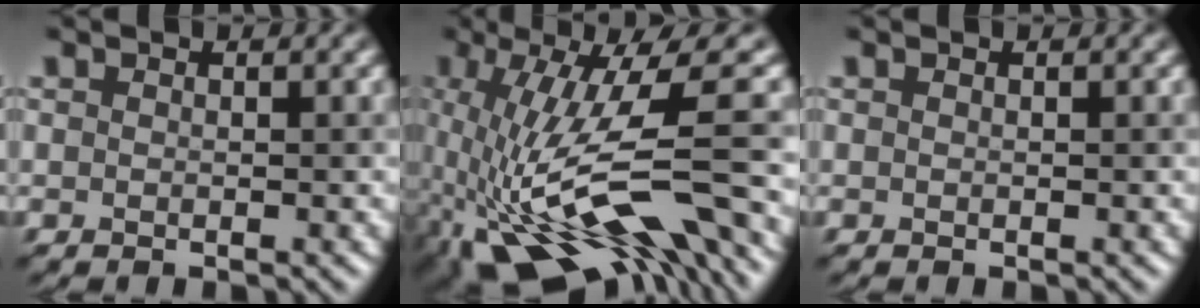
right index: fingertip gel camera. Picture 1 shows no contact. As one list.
[{"total": 14.8, "force": [-4.6, 4.5, 13.4], "torque": [-0.243, 0.019, -0.069]}, {"total": 0.0}]